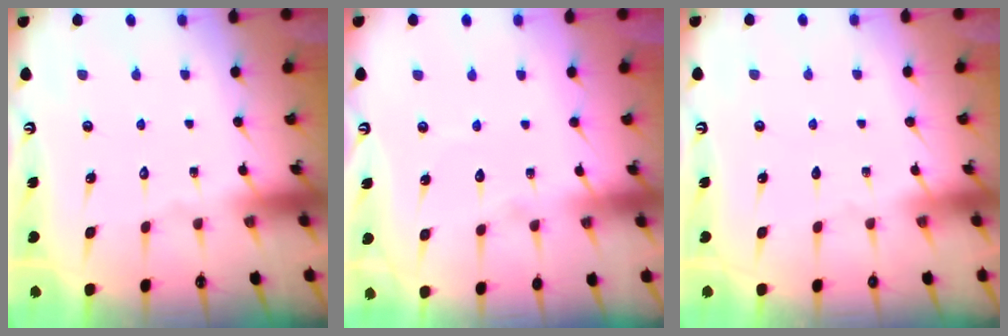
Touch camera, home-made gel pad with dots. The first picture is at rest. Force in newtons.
{"total": 2.7, "press": 2.7, "slide": 0.3}
{"total": 0.7, "press": 0.7, "slide": 0.2}